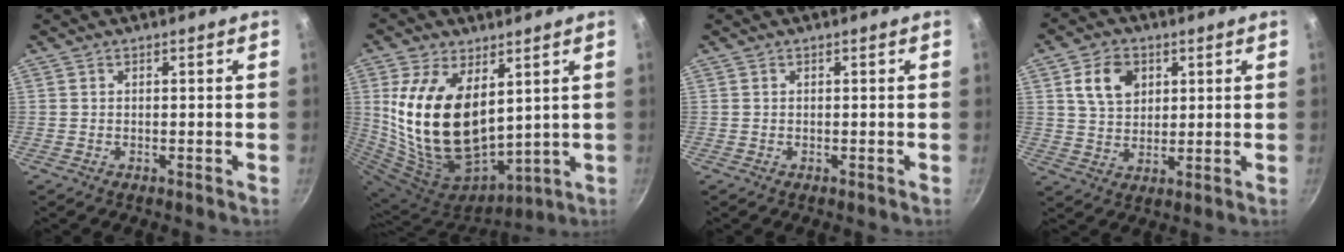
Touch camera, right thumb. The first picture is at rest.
{"total": 22.5, "force": [5.2, 13.3, 17.4], "torque": [-0.323, -0.040, 0.116]}
{"total": 0.0}
{"total": 8.4, "force": [3.0, 6.2, 4.8], "torque": [-0.065, -0.004, 0.054]}